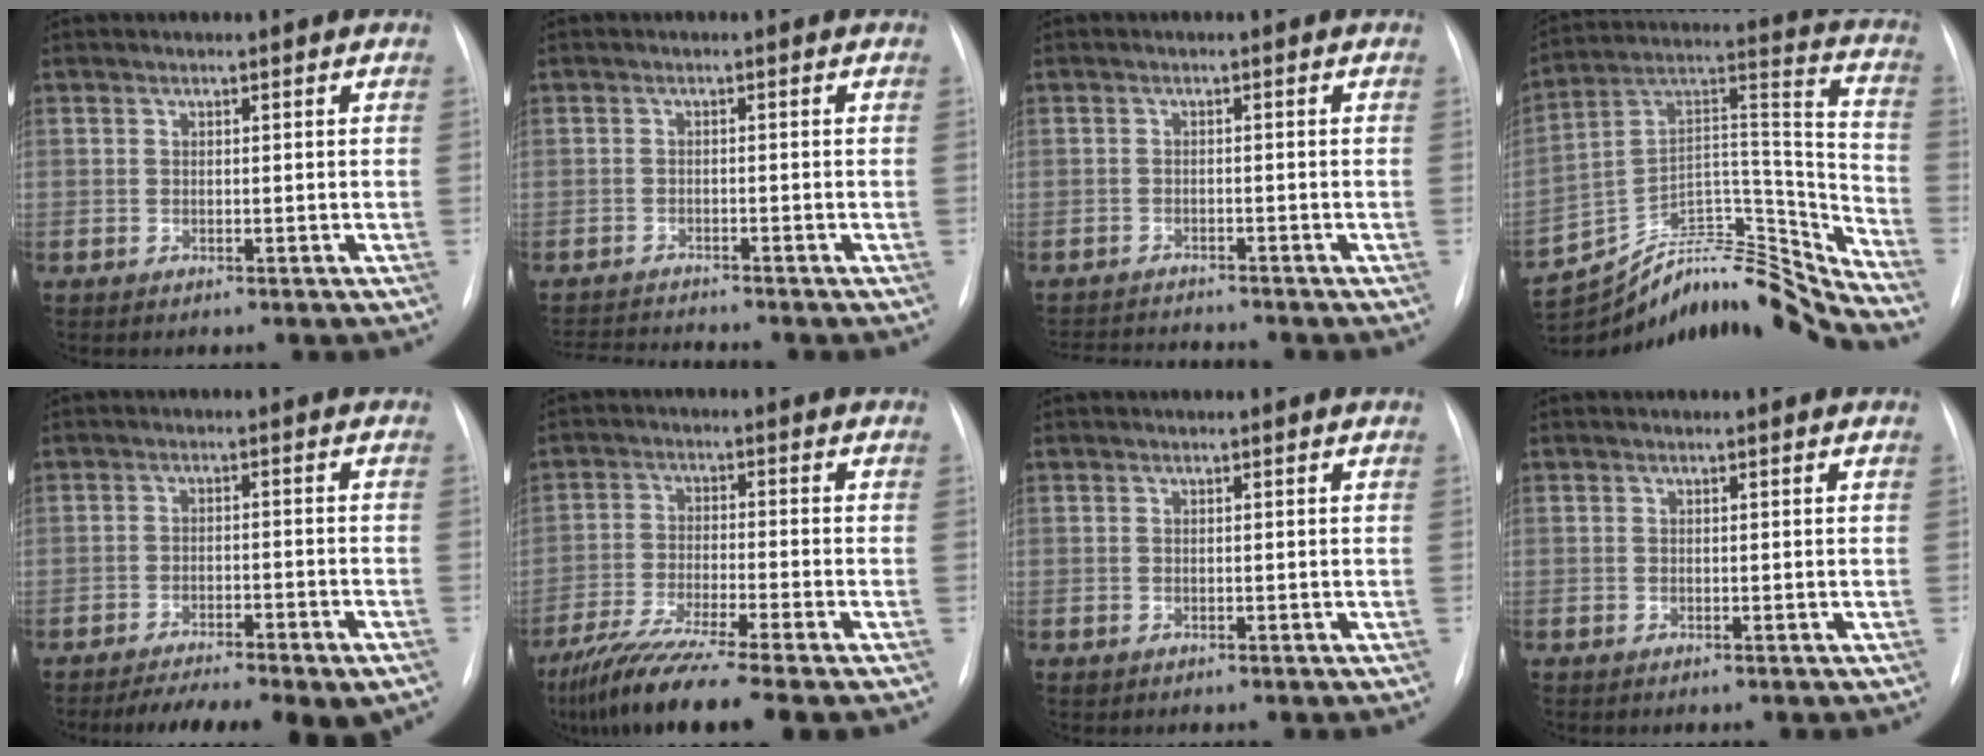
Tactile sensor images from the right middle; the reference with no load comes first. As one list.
[{"total": 4.6, "force": [-4.5, -1.0, 0.5], "torque": [-0.010, -0.014, -0.077]}, {"total": 5.6, "force": [-5.5, -0.3, 0.8], "torque": [-0.012, -0.008, -0.088]}, {"total": 22.3, "force": [-21.8, 0.2, 5.1], "torque": [-0.089, 0.054, -0.354]}, {"total": 12.6, "force": [-9.7, 2.7, 7.7], "torque": [-0.102, -0.003, -0.141]}, {"total": 12.7, "force": [-9.9, -0.6, 7.9], "torque": [-0.143, -0.043, -0.167]}, {"total": 0.0}, {"total": 0.0}]